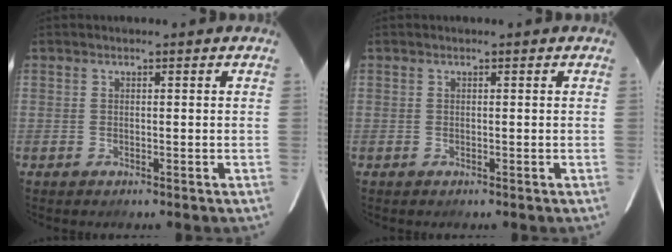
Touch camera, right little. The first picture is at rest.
{"total": 0.0}